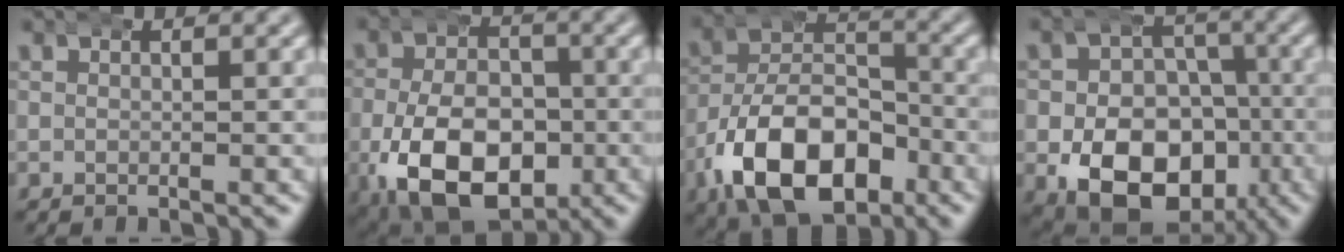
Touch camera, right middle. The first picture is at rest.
{"total": 12.6, "force": [-4.3, 8.6, 8.3], "torque": [-0.163, -0.058, -0.044]}
{"total": 11.7, "force": [-4.6, 7.4, 7.7], "torque": [-0.136, -0.040, -0.062]}
{"total": 12.3, "force": [-4.3, 9.2, 6.9], "torque": [-0.116, -0.050, -0.051]}